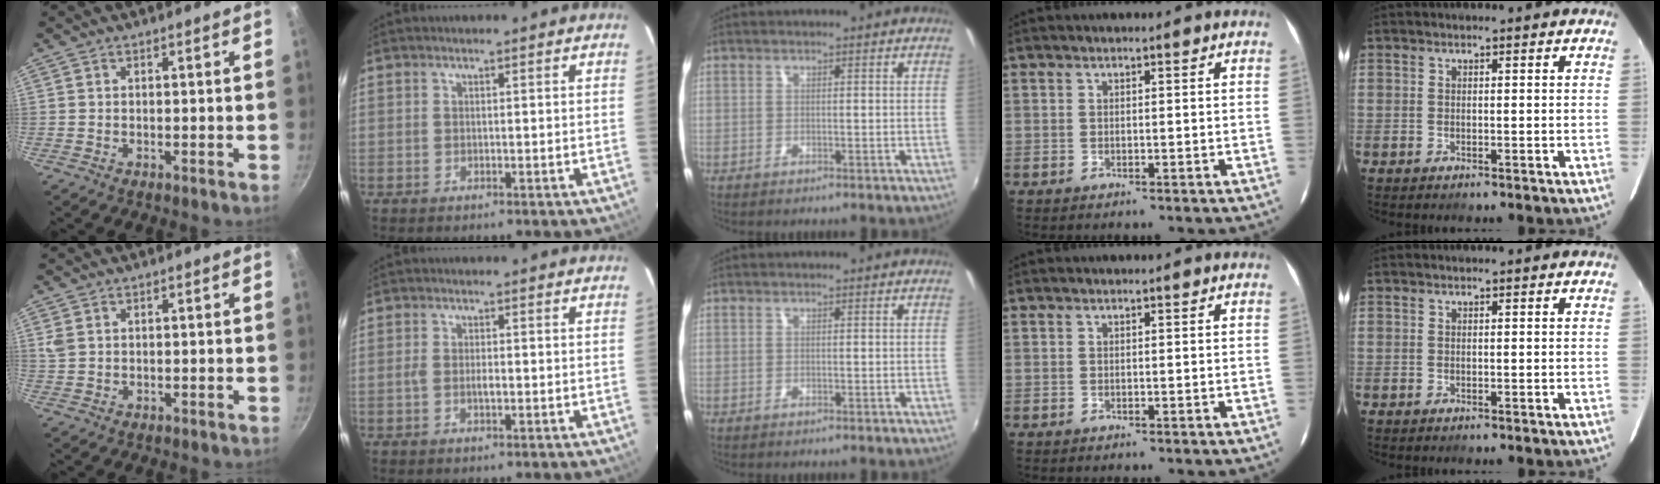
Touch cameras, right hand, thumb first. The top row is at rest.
{"thumb": {"total": 1.8, "force": [0.7, 1.3, 1.0], "torque": [-0.020, 0.003, 0.017]}, "index": {"total": 2.0, "force": [-0.5, 0.8, 1.7], "torque": [-0.036, 0.001, -0.010]}}